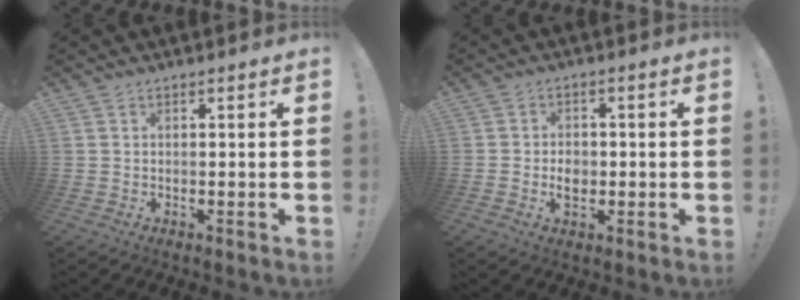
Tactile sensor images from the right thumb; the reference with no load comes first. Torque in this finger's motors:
{"motor_torque": [-0.07, 0.15, -0.08, 0.11, 0.13]}